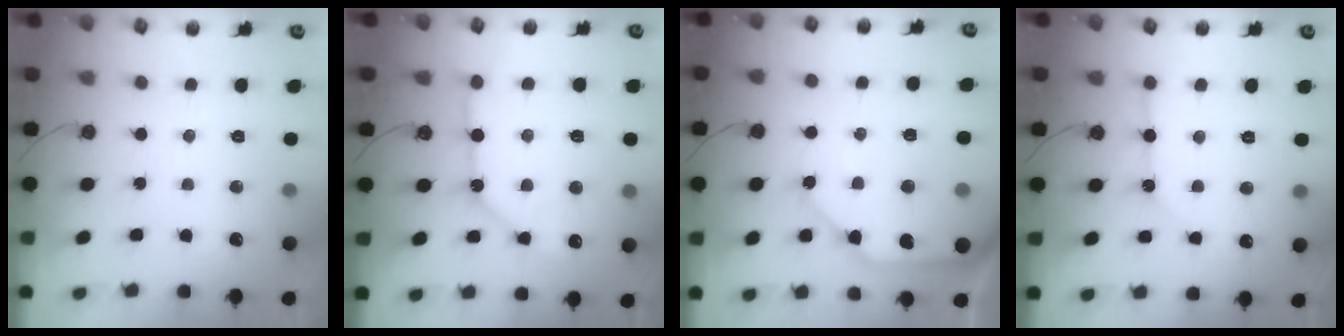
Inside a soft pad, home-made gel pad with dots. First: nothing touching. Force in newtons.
{"total": 10.2, "press": 10.1, "slide": 1.4}
{"total": 13.6, "press": 13.4, "slide": 2.2}
{"total": 8.2, "press": 8.2, "slide": 0.9}